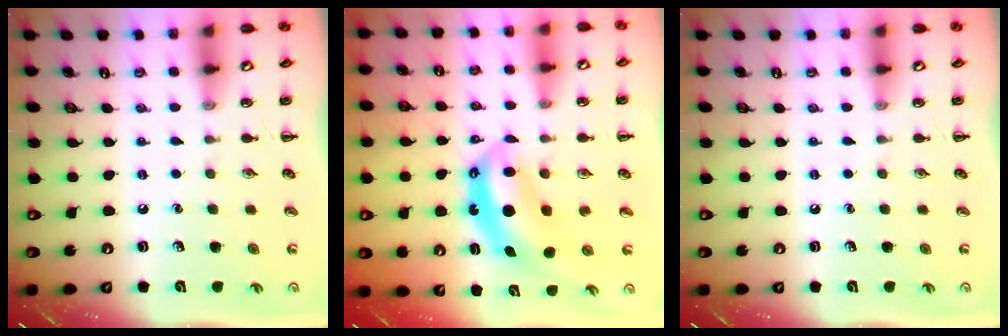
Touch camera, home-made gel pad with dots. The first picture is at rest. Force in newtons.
{"total": 7.0, "press": 6.9, "slide": 1.4}
{"total": 0.0}